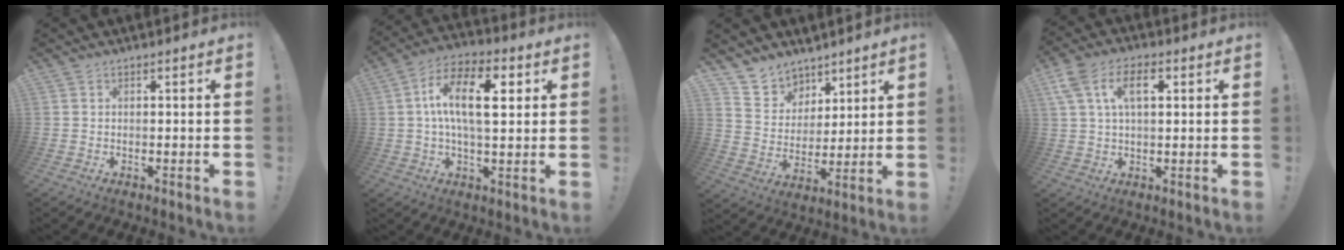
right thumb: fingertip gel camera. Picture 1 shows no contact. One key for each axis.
{"total": 16.1, "fx": 3.0, "fy": 7.6, "fz": 13.9, "tx": -0.234, "ty": 0.007, "tz": 0.043}
{"total": 8.7, "fx": 6.5, "fy": 5.7, "fz": 0.1, "tx": -0.017, "ty": -0.062, "tz": 0.133}
{"total": 9.9, "fx": 3.1, "fy": 5.7, "fz": 7.5, "tx": -0.146, "ty": 0.010, "tz": 0.053}